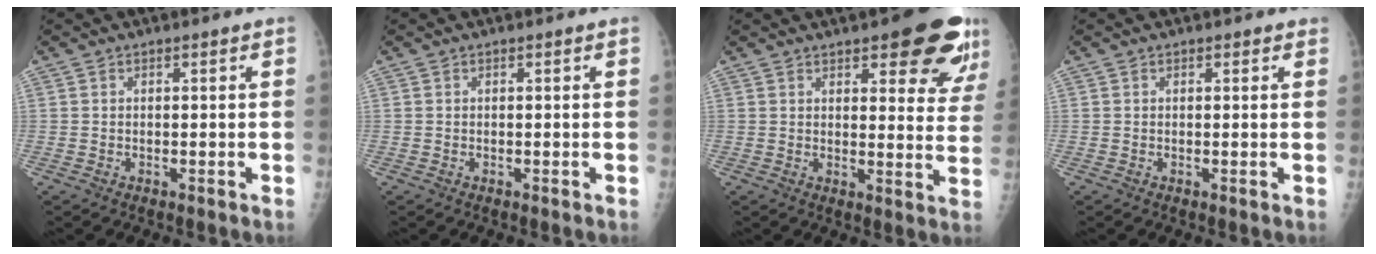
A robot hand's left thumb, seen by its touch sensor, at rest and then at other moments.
{"total": 0.0}
{"total": 14.4, "force": [8.7, 4.8, 10.4], "torque": [-0.090, -0.043, 0.098]}
{"total": 0.8, "force": [0.6, 0.5, 0.3], "torque": [0.003, -0.002, 0.002]}